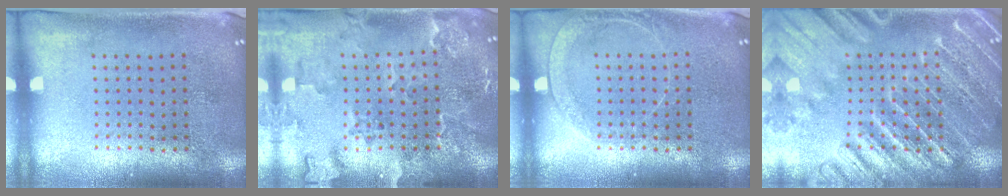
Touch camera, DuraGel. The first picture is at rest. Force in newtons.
{"total": 2.4, "press": 2.2, "slide": 1.0}
{"total": 1.5, "press": 1.4, "slide": 0.4}
{"total": 3.8, "press": 3.8, "slide": 0.4}